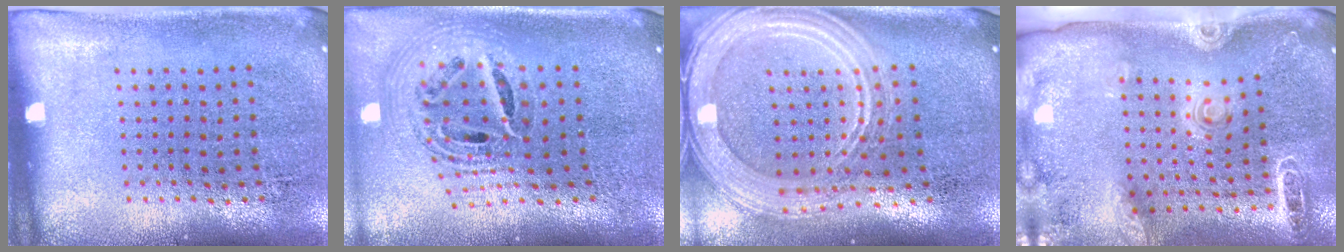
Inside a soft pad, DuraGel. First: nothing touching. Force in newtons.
{"total": 1.9, "press": 1.5, "slide": 1.2}
{"total": 2.9, "press": 2.3, "slide": 1.7}
{"total": 1.9, "press": 1.9, "slide": 0.3}